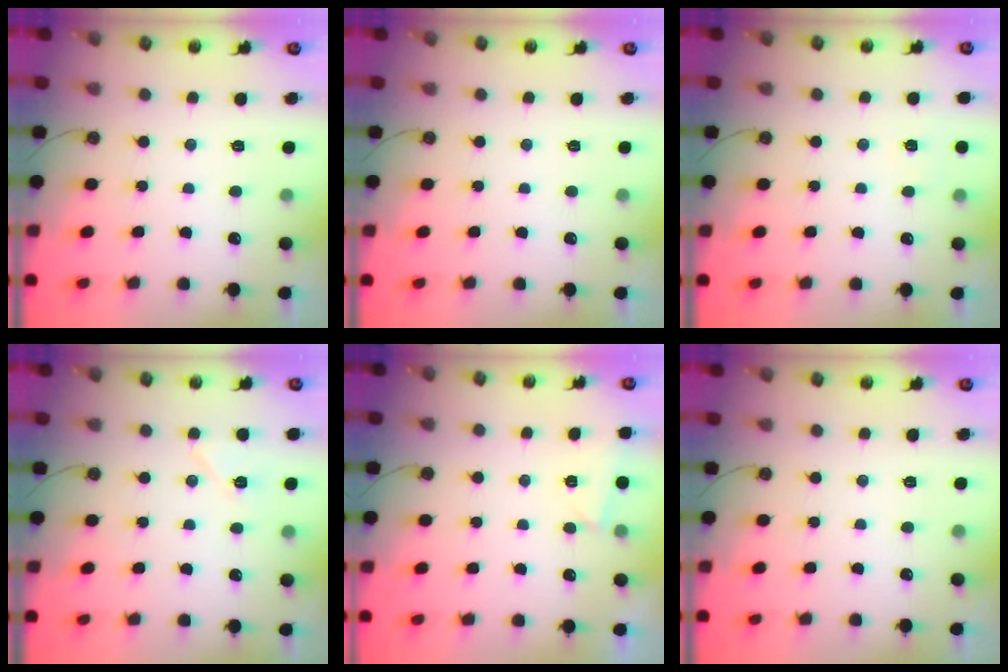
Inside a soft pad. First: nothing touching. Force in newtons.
{"total": 0.0}
{"total": 4.0, "press": 3.3, "slide": 2.4}
{"total": 6.6, "press": 6.4, "slide": 1.7}
{"total": 1.7, "press": 1.7, "slide": 0.5}
{"total": 0.0}